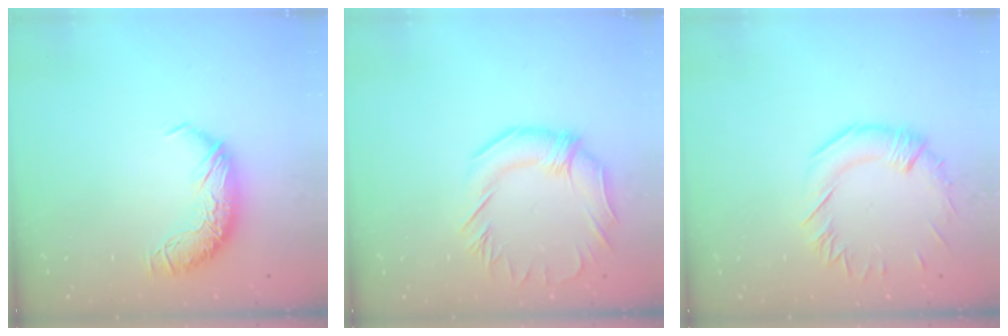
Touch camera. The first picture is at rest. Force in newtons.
{"total": 2.6, "press": 2.2, "slide": 1.4}
{"total": 0.7, "press": 0.0, "slide": 0.7}